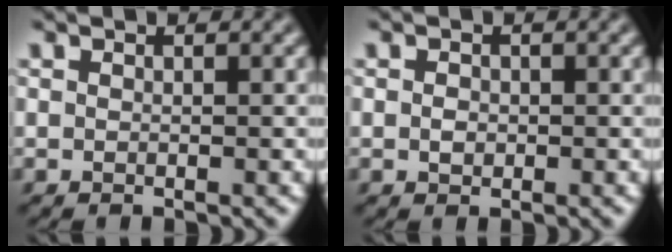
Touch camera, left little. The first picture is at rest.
{"total": 1.0, "force": [-0.2, 0.8, 0.5], "torque": [-0.011, -0.002, -0.007]}